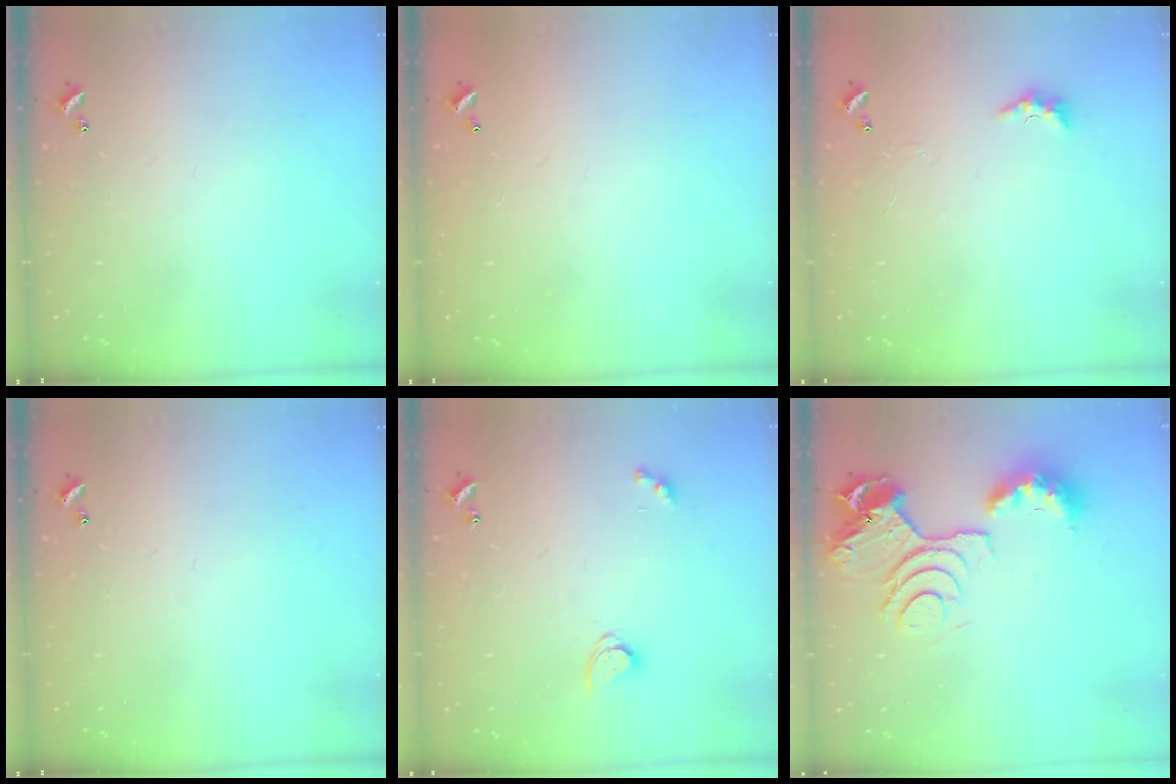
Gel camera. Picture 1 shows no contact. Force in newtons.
{"total": 2.8, "press": 2.8, "slide": 0.1}
{"total": 2.4, "press": 2.3, "slide": 0.6}
{"total": 0.0}
{"total": 2.9, "press": 2.9, "slide": 0.3}
{"total": 12.0, "press": 11.9, "slide": 1.3}